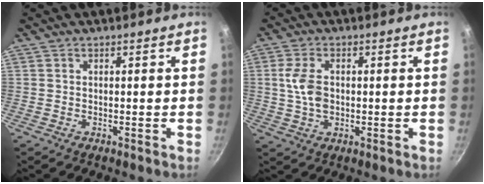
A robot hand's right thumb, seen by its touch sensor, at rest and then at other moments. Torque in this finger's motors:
{"motor_torque": [2.51, 2.50, 0.71, -0.10, 0.18]}